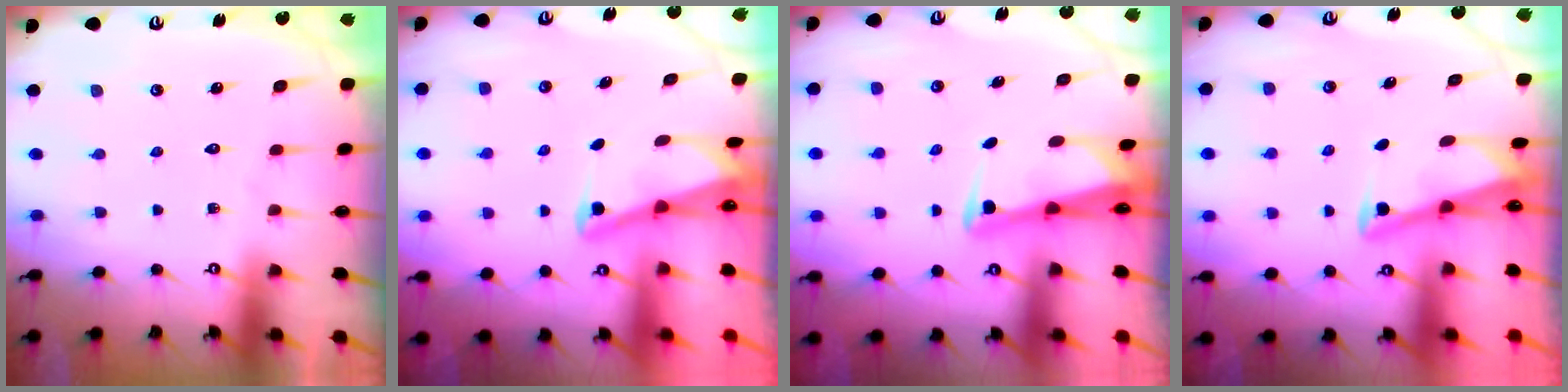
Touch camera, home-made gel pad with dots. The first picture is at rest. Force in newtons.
{"total": 2.0, "press": 2.0, "slide": 0.4}
{"total": 2.4, "press": 2.4, "slide": 0.5}
{"total": 2.9, "press": 2.9, "slide": 0.4}